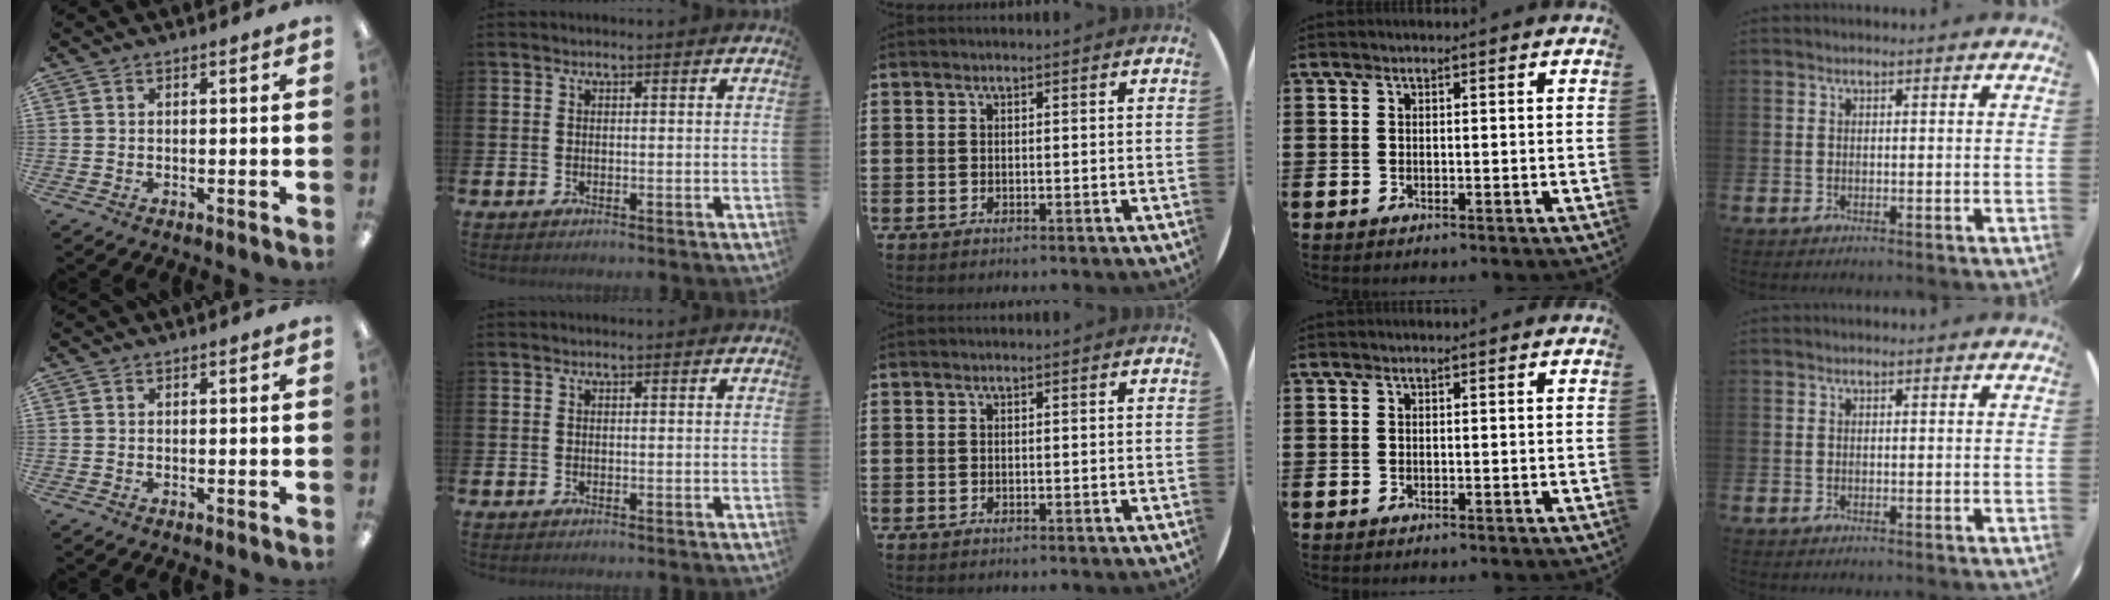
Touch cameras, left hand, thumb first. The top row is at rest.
{}